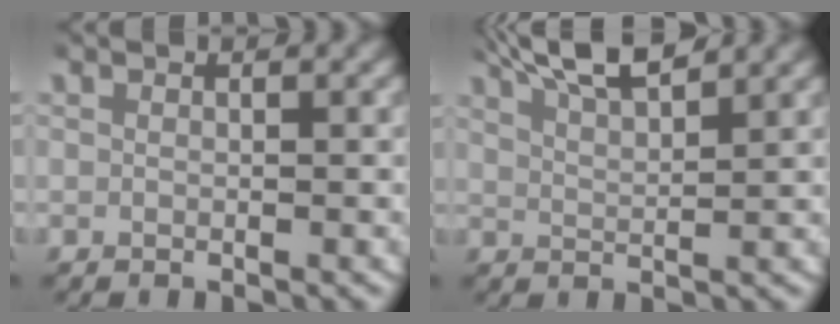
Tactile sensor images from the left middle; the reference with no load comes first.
{"total": 5.8, "force": [4.9, 1.2, 2.9], "torque": [-0.063, 0.004, 0.085]}